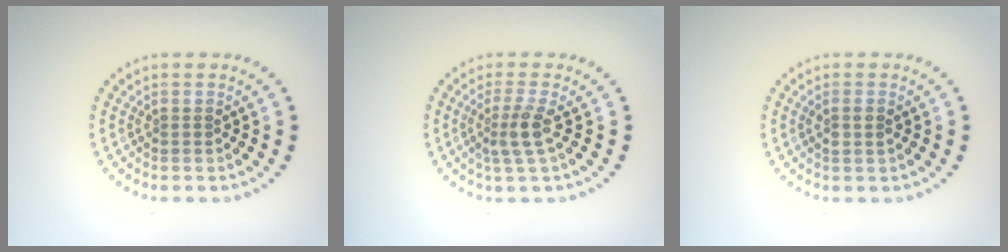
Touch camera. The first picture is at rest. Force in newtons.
{"total": 2.3, "press": 1.7, "slide": 1.5}
{"total": 1.1, "press": 1.0, "slide": 0.3}